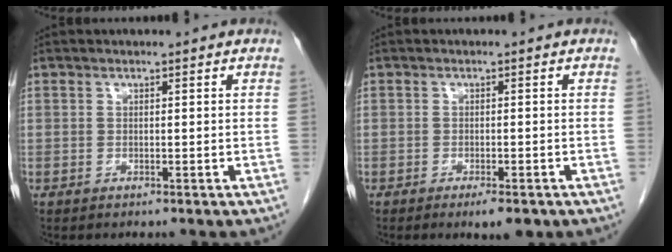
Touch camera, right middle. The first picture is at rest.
{"total": 3.2, "force": [-2.0, 0.7, 2.3], "torque": [-0.032, -0.005, -0.024]}